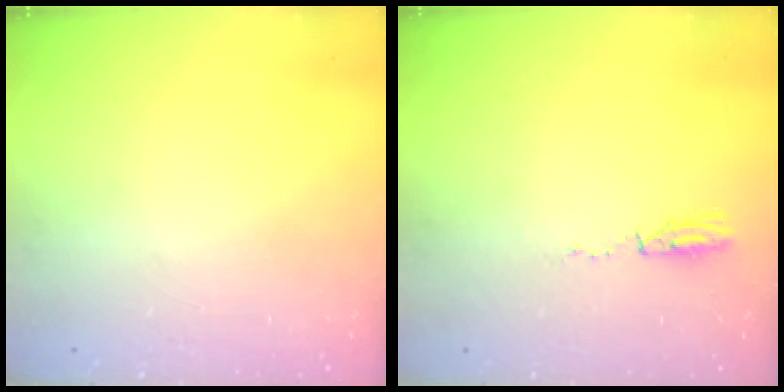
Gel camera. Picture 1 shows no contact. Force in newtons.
{"total": 3.5, "press": 2.8, "slide": 2.1}